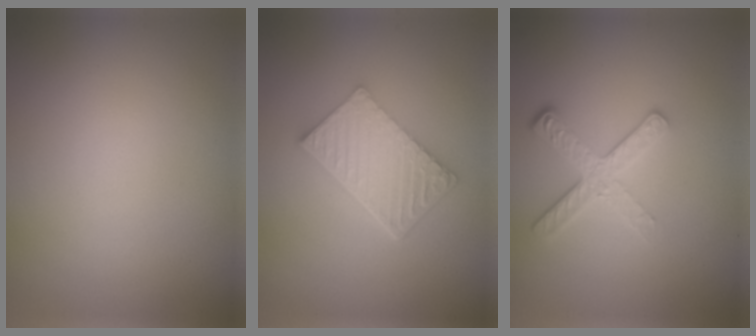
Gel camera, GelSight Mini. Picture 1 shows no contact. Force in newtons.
{"total": 5.9, "press": 4.2, "slide": 4.2}
{"total": 3.7, "press": 2.7, "slide": 2.5}